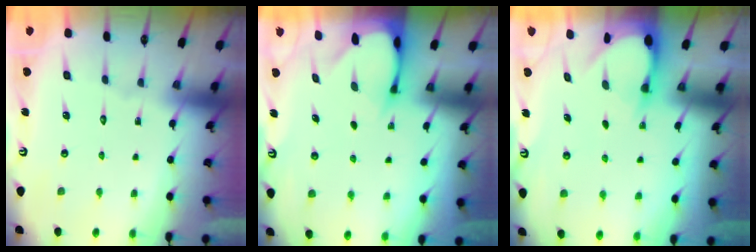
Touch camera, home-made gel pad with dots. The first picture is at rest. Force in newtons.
{"total": 2.7, "press": 2.7, "slide": 0.4}
{"total": 2.9, "press": 2.9, "slide": 0.3}